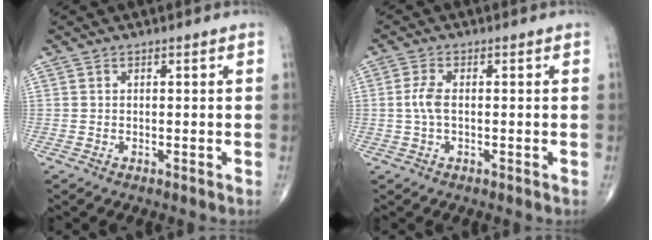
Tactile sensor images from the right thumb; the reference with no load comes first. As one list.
[{"total": 3.1, "force": [-0.1, 1.4, 2.8], "torque": [-0.071, 0.003, -0.006]}]